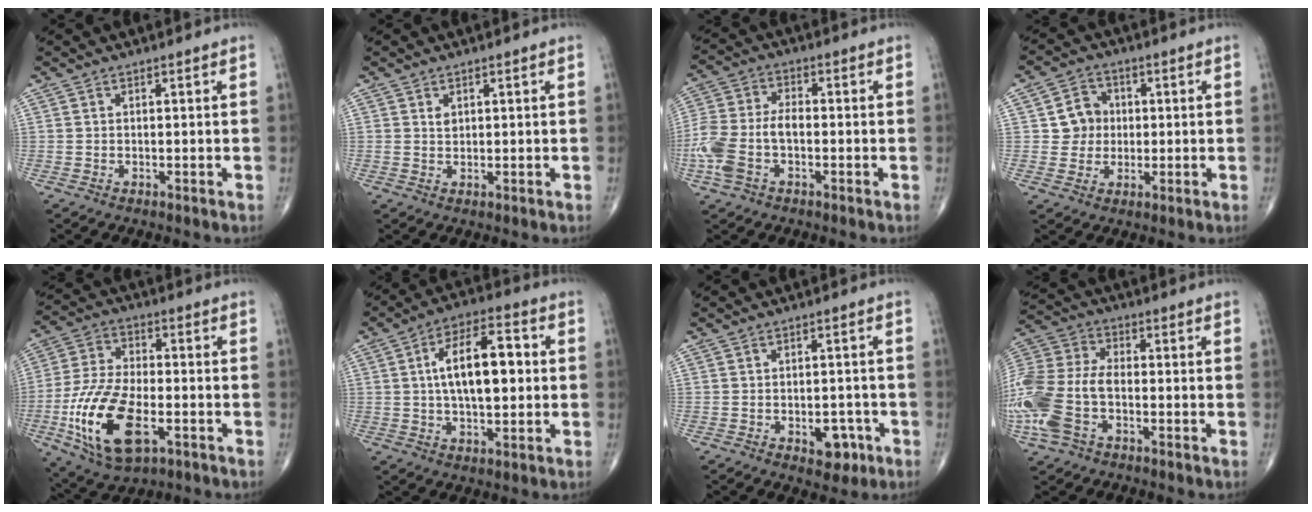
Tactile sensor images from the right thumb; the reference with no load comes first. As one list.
[{"total": 1.3, "force": [0.6, 0.9, 0.7], "torque": [-0.005, -0.004, 0.013]}, {"total": 11.2, "force": [-3.1, 6.3, 8.7], "torque": [-0.207, 0.025, -0.063]}, {"total": 6.1, "force": [0.5, 5.7, 2.0], "torque": [0.000, 0.007, 0.003]}, {"total": 18.2, "force": [-5.7, 8.9, 14.7], "torque": [-0.294, 0.010, -0.098]}, {"total": 13.8, "force": [1.4, 6.3, 12.2], "torque": [-0.186, 0.018, 0.018]}, {"total": 5.1, "force": [-2.1, 3.2, 3.4], "torque": [-0.020, 0.014, -0.021]}, {"total": 17.4, "force": [-4.7, 10.4, 13.2], "torque": [-0.330, 0.019, -0.090]}]